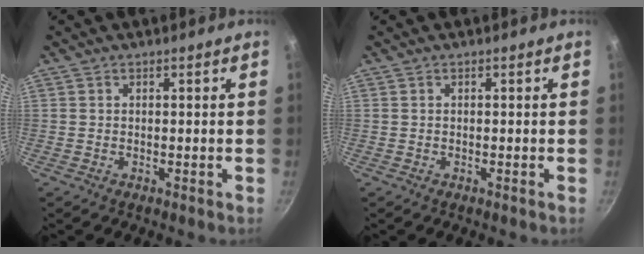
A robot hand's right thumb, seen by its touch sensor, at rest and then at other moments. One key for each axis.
{"total": 0.0}